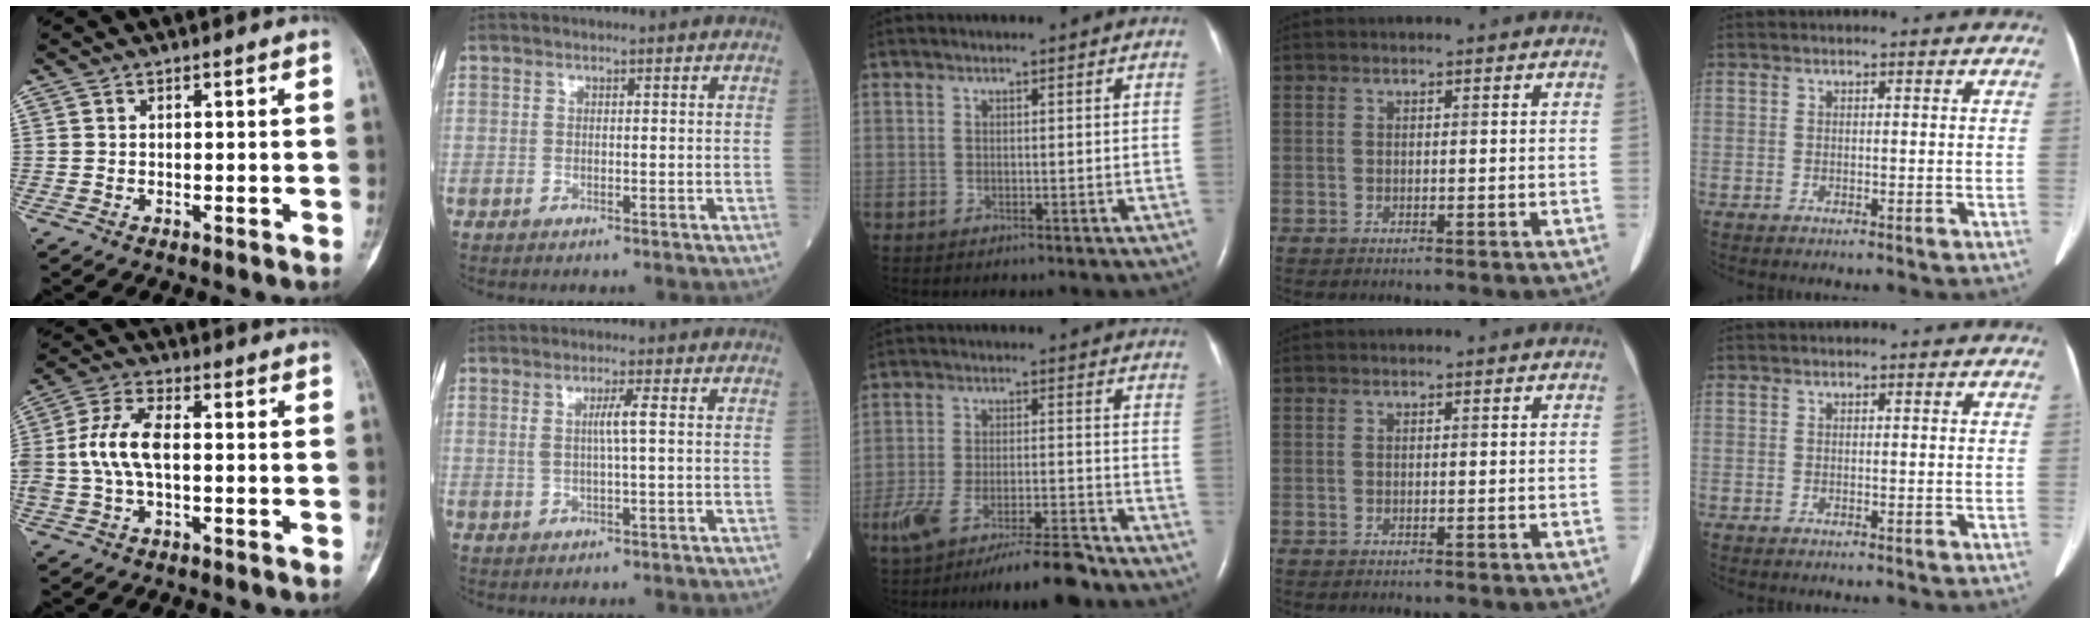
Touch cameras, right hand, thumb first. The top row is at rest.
{"thumb": {"total": 9.1, "force": [-0.2, 4.5, 7.9], "torque": [-0.178, 0.027, -0.006]}, "index": {"total": 3.1, "force": [0.5, -0.4, 3.1], "torque": [-0.059, -0.003, 0.008]}, "middle": {"total": 11.5, "force": [-9.4, 1.3, 6.5], "torque": [-0.114, -0.015, -0.155]}}